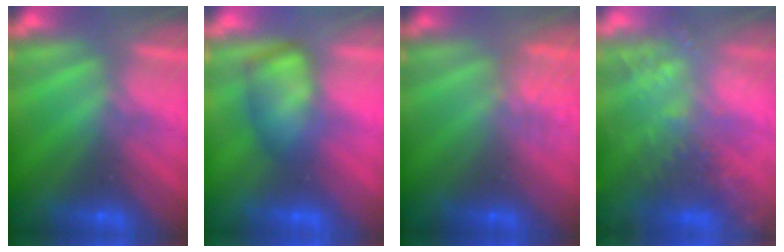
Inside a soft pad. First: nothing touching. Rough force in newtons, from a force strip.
{"total": 4.7}
{"total": 1.8}
{"total": 6.3}